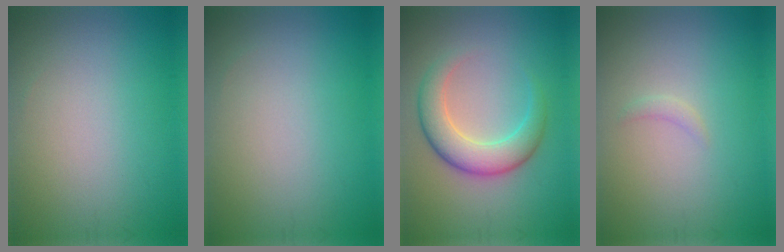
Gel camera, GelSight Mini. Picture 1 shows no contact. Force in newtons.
{"total": 0.0}
{"total": 5.0, "press": 5.0, "slide": 0.3}
{"total": 0.8, "press": 0.7, "slide": 0.2}